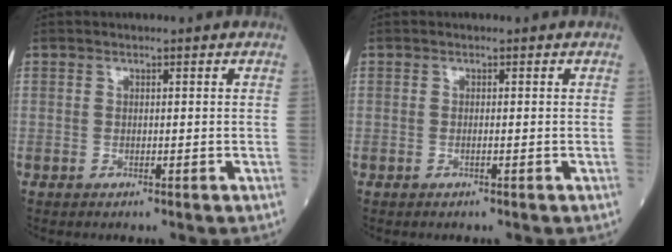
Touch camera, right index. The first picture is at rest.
{"total": 0.0}